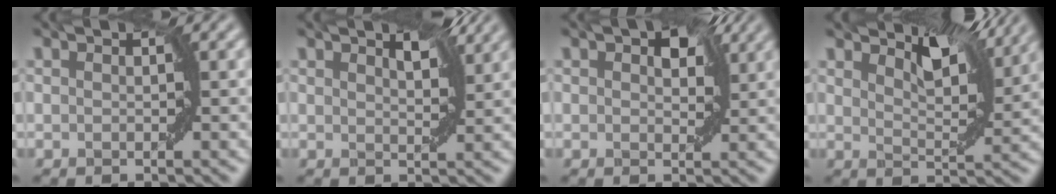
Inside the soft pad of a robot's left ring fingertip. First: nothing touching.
{"total": 2.7, "force": [2.1, 0.6, 1.7], "torque": [-0.025, 0.002, 0.034]}
{"total": 3.4, "force": [1.5, 1.8, 2.5], "torque": [-0.035, 0.004, 0.023]}
{"total": 5.2, "force": [4.1, 1.2, 2.9], "torque": [-0.057, 0.001, 0.067]}